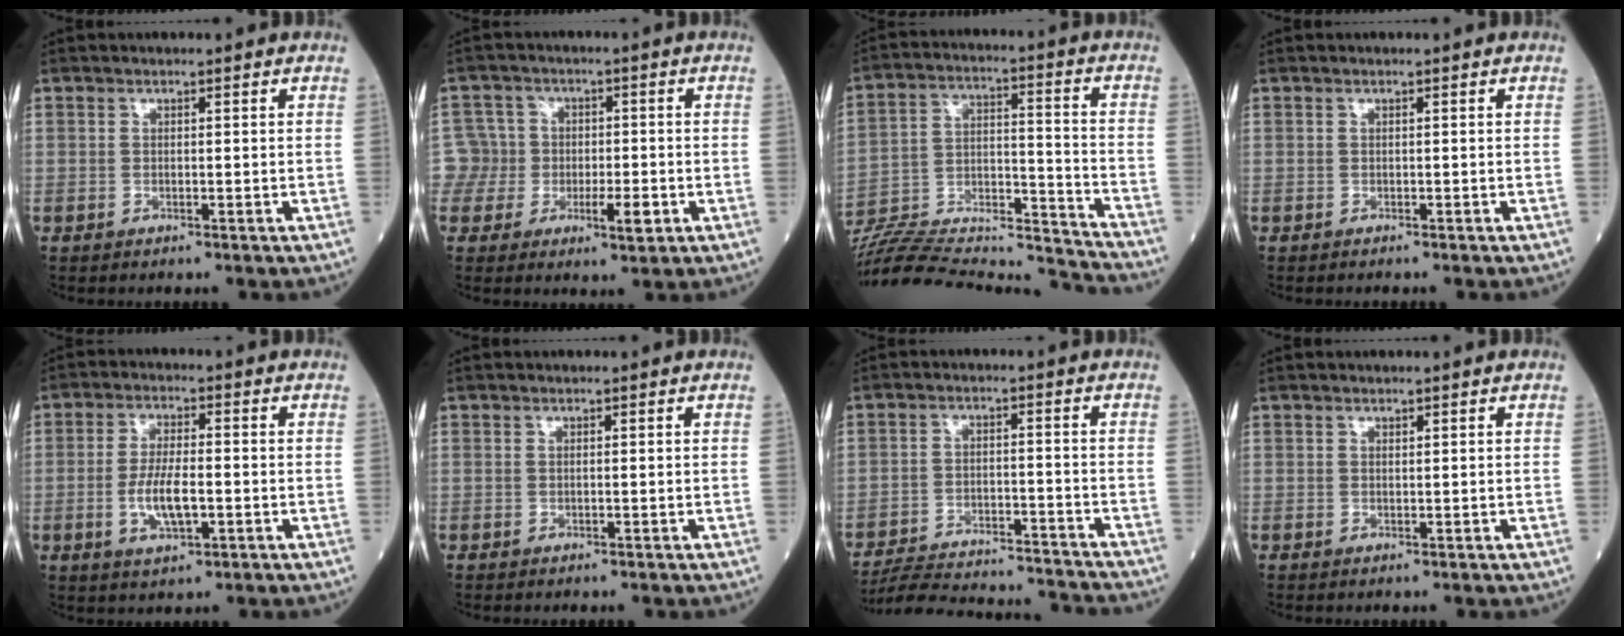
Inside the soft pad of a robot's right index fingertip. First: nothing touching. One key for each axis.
{"total": 5.3, "fx": -1.6, "fy": 4.5, "fz": 2.4, "tx": -0.025, "ty": 0.013, "tz": -0.029}
{"total": 24.5, "fx": -23.1, "fy": 1.1, "fz": 8.1, "tx": -0.152, "ty": 0.006, "tz": -0.363}
{"total": 0.8, "fx": -0.7, "fy": -0.1, "fz": 0.3, "tx": -0.002, "ty": 0.000, "tz": -0.009}
{"total": 6.7, "fx": -1.6, "fy": 2.0, "fz": 6.2, "tx": -0.128, "ty": -0.002, "tz": -0.026}
{"total": 0.0}
{"total": 16.5, "fx": -15.9, "fy": 1.4, "fz": 3.9, "tx": -0.078, "ty": -0.001, "tz": -0.230}
{"total": 0.0}